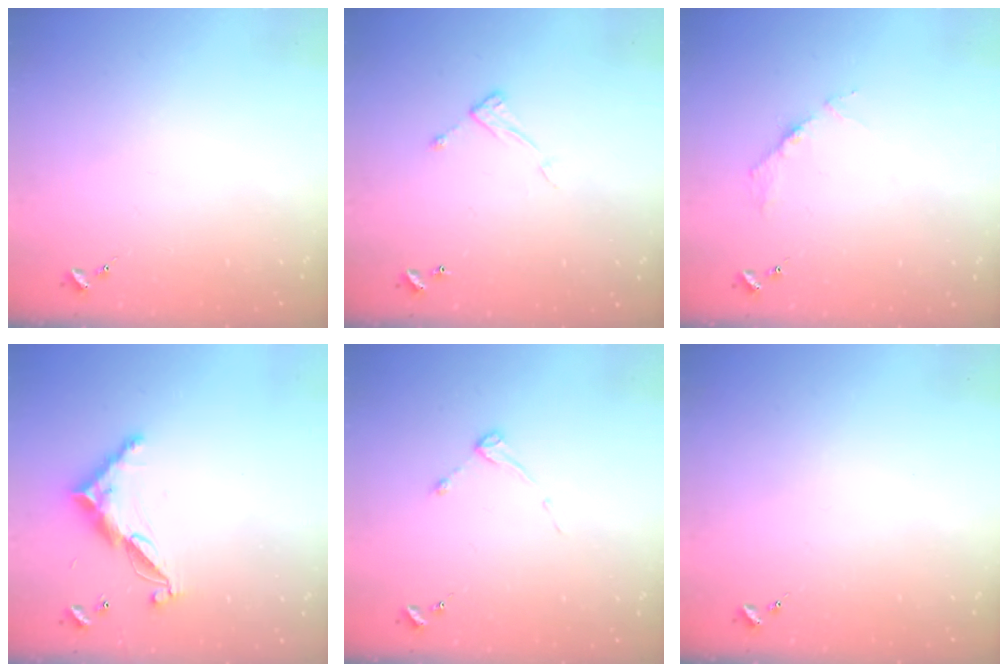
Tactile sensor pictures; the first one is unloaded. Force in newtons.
{"total": 7.1, "press": 7.1, "slide": 0.0}
{"total": 3.6, "press": 3.6, "slide": 0.4}
{"total": 11.6, "press": 11.6, "slide": 0.4}
{"total": 3.0, "press": 3.0, "slide": 0.4}
{"total": 0.0}